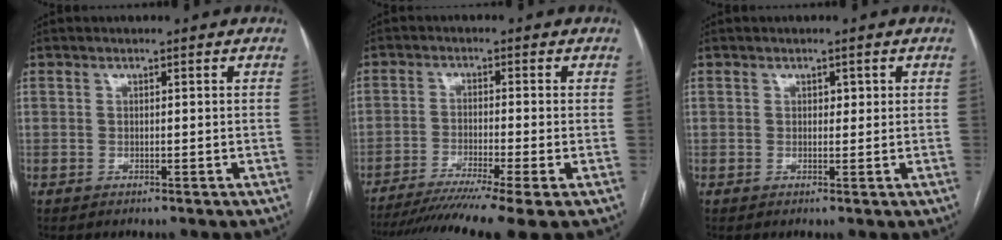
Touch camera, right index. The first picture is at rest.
{"total": 13.0, "force": [-10.0, -1.4, 8.2], "torque": [-0.131, -0.034, -0.158]}
{"total": 1.2, "force": [0.4, 0.8, 0.8], "torque": [-0.008, 0.003, 0.005]}